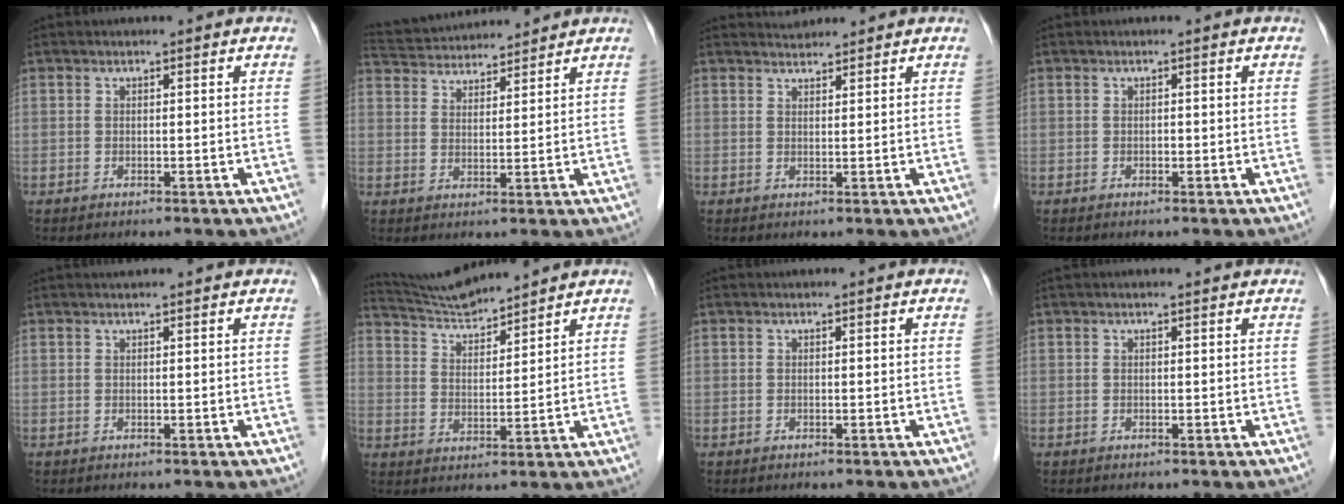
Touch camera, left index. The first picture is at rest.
{"total": 11.1, "force": [10.6, 1.8, 2.7], "torque": [-0.057, 0.037, 0.174]}
{"total": 2.1, "force": [2.1, 0.2, -0.2], "torque": [-0.003, 0.013, 0.040]}
{"total": 0.0}
{"total": 3.2, "force": [2.9, 0.2, 1.4], "torque": [-0.015, 0.026, 0.036]}
{"total": 8.3, "force": [8.1, -0.3, 1.6], "torque": [-0.046, 0.016, 0.163]}
{"total": 0.0}
{"total": 1.8, "force": [1.6, 0.3, 0.7], "torque": [-0.013, 0.024, 0.017]}